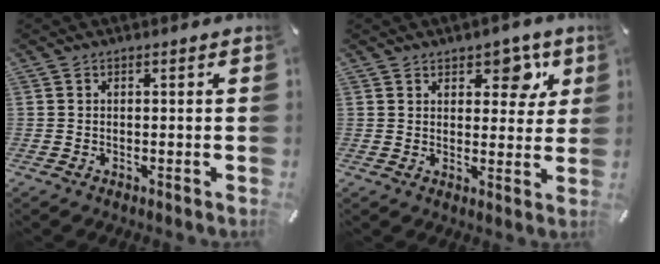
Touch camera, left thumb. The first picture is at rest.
{"total": 7.1, "force": [4.2, 4.5, 3.5], "torque": [-0.016, -0.027, 0.065]}